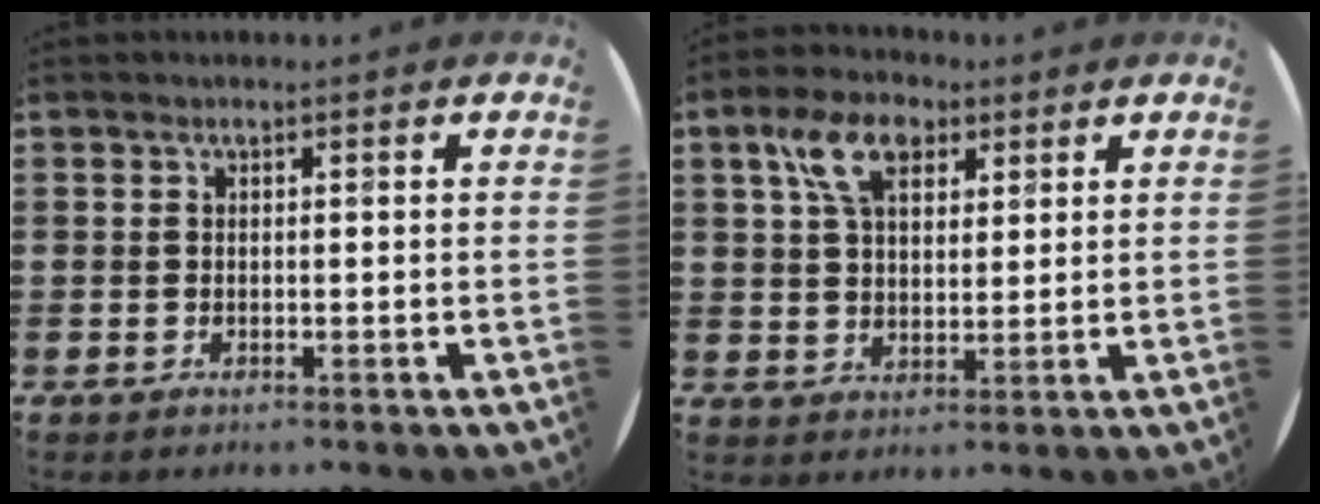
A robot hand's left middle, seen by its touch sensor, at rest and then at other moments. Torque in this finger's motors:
{"motor_torque": [1.48, -0.66, 0.12, 0.10]}